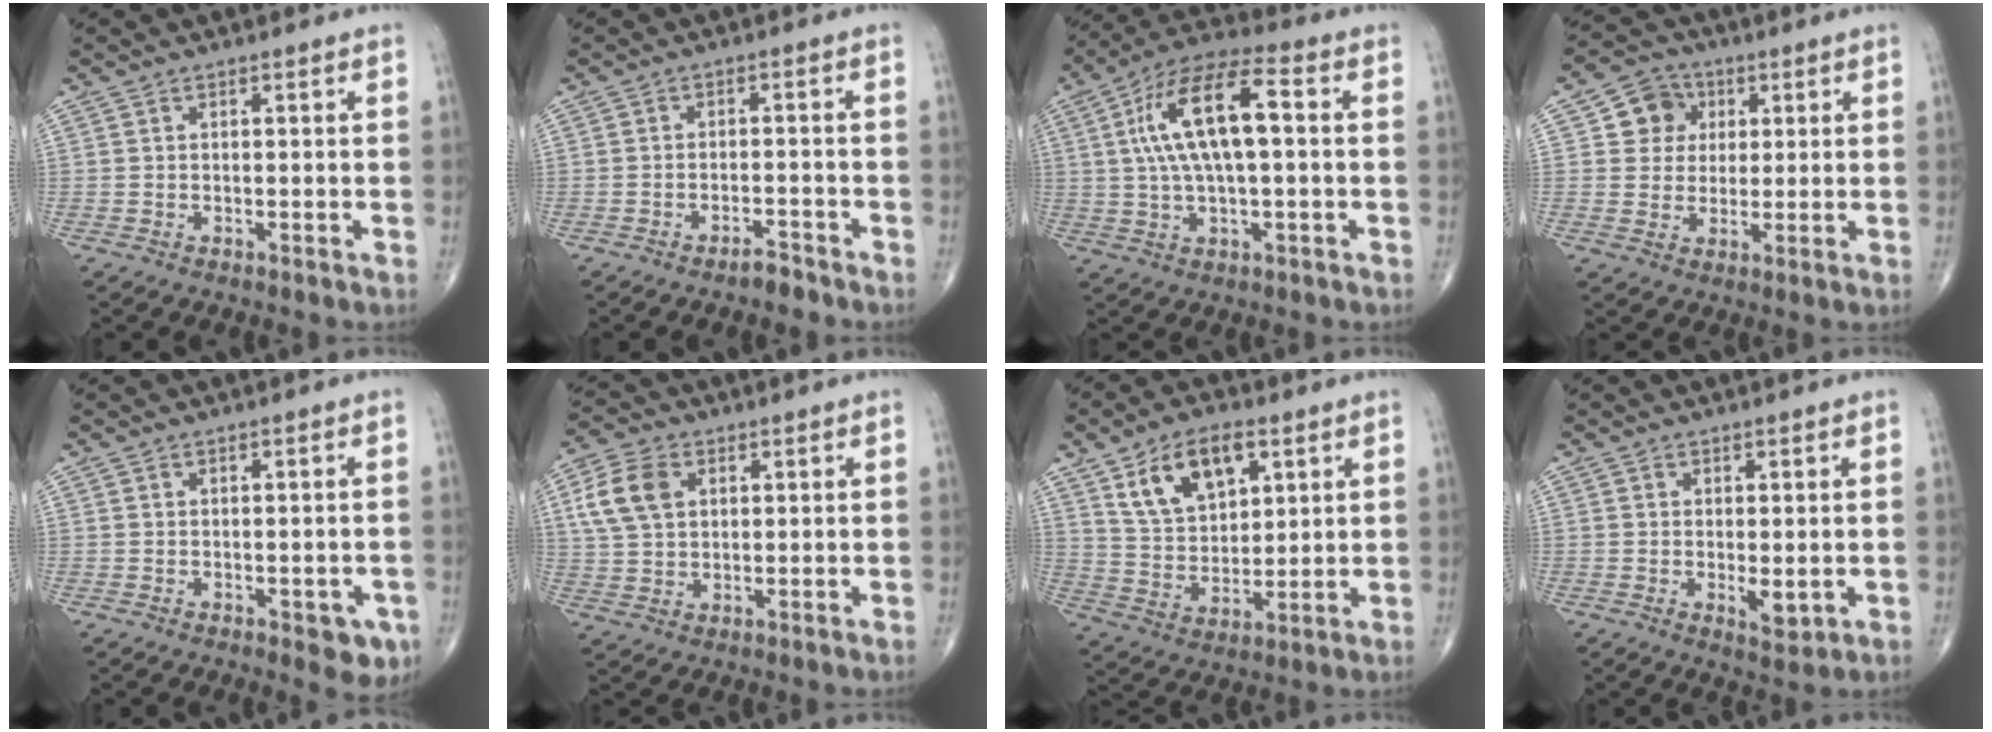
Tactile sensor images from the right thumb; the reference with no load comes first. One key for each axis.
{"total": 2.8, "fx": -2.4, "fy": 0.8, "fz": 1.4, "tx": -0.024, "ty": 0.012, "tz": -0.041}
{"total": 15.5, "fx": 2.2, "fy": 5.7, "fz": 14.3, "tx": -0.273, "ty": 0.035, "tz": 0.035}
{"total": 7.4, "fx": 2.1, "fy": 6.7, "fz": 2.3, "tx": 0.002, "ty": 0.001, "tz": 0.030}
{"total": 4.6, "fx": -1.8, "fy": 2.3, "fz": 3.6, "tx": -0.018, "ty": -0.002, "tz": -0.018}
{"total": 9.3, "fx": 2.9, "fy": 6.3, "fz": 6.2, "tx": -0.118, "ty": 0.003, "tz": 0.054}
{"total": 13.2, "fx": 6.3, "fy": 7.6, "fz": 8.7, "tx": -0.126, "ty": -0.023, "tz": 0.122}
{"total": 3.4, "fx": -0.3, "fy": 1.6, "fz": 3.0, "tx": -0.038, "ty": -0.010, "tz": 0.000}